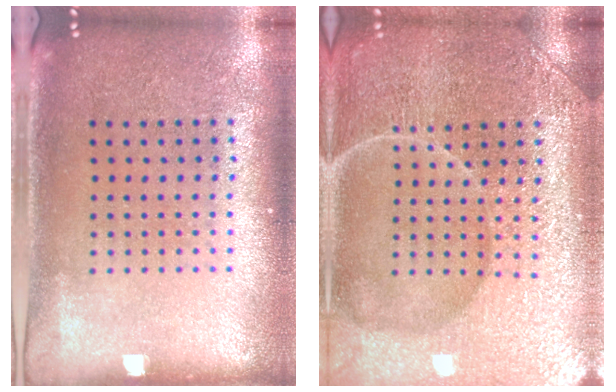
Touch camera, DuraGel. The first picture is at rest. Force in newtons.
{"total": 5.6, "press": 5.6, "slide": 0.6}